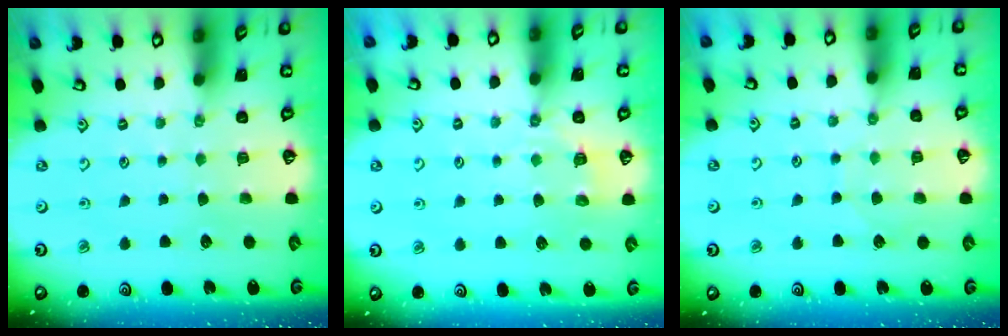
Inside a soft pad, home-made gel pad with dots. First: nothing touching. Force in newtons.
{"total": 3.9, "press": 3.6, "slide": 1.5}
{"total": 5.4, "press": 5.4, "slide": 0.5}